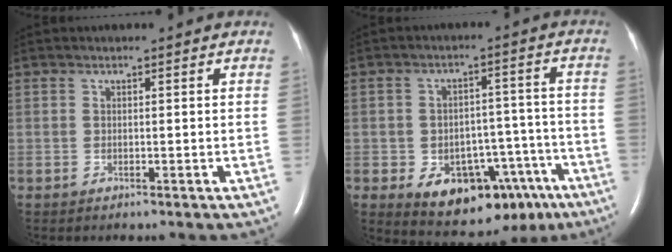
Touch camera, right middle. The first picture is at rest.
{"total": 14.0, "force": [-7.6, 8.0, 8.7], "torque": [-0.103, 0.028, -0.097]}